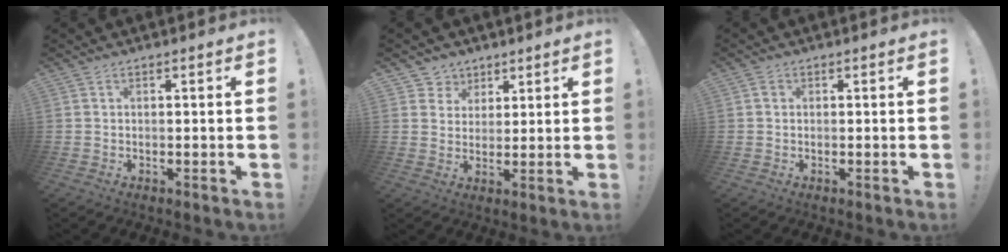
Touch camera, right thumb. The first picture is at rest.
{"total": 5.5, "force": [3.3, 4.5, 0.2], "torque": [0.000, -0.028, 0.064]}
{"total": 0.7, "force": [0.1, 0.7, 0.2], "torque": [-0.007, 0.004, 0.002]}